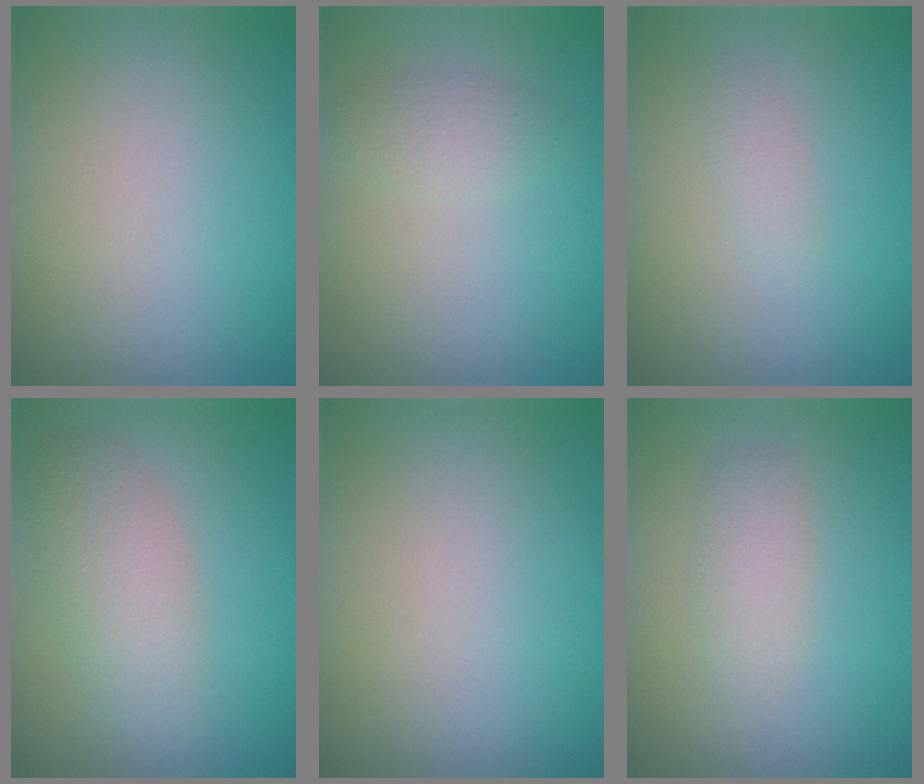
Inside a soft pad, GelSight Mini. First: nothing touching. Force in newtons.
{"total": 1.8, "press": 1.8, "slide": 0.2}
{"total": 1.1, "press": 1.1, "slide": 0.1}
{"total": 4.1, "press": 4.1, "slide": 0.2}
{"total": 0.0}
{"total": 2.1, "press": 2.1, "slide": 0.0}